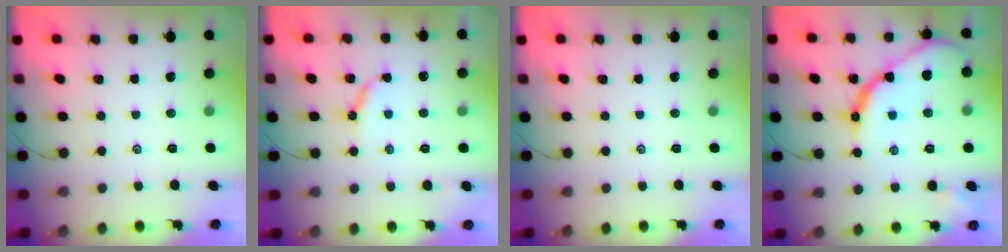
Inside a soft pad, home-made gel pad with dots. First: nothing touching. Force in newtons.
{"total": 6.5, "press": 6.4, "slide": 0.7}
{"total": 0.0}
{"total": 13.5, "press": 13.5, "slide": 0.6}